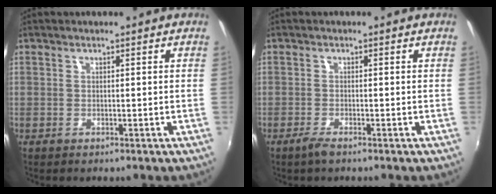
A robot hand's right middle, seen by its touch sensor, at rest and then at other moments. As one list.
[{"total": 2.0, "force": [-1.6, 0.3, 1.3], "torque": [-0.032, -0.004, -0.032]}]